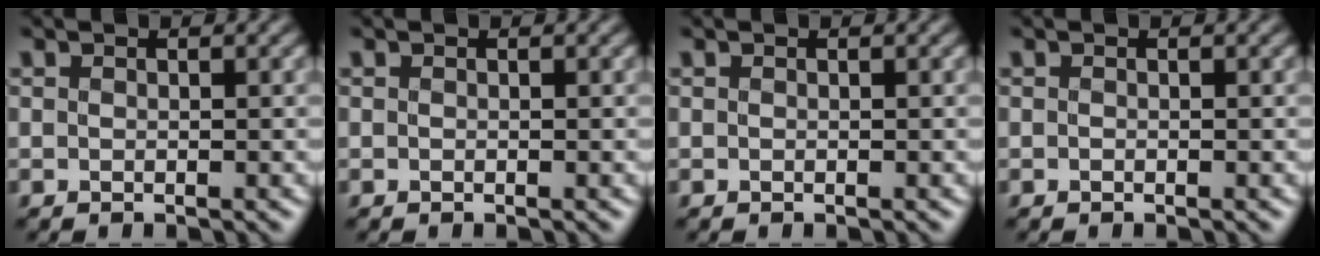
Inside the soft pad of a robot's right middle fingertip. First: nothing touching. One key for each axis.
{"total": 0.0}
{"total": 0.0}
{"total": 0.0}